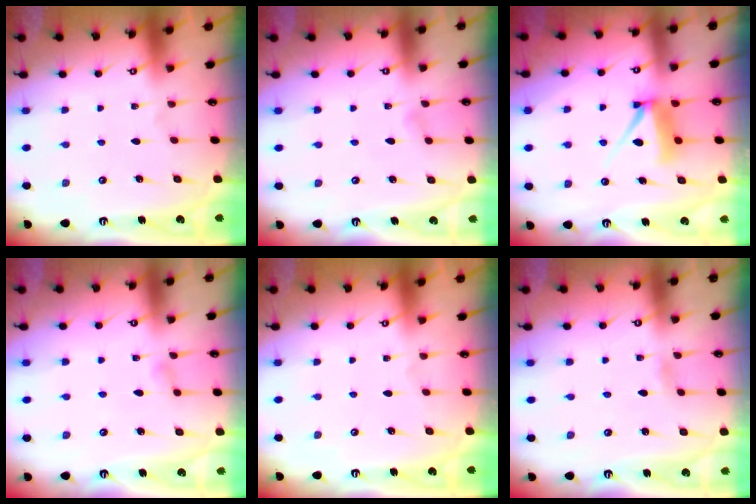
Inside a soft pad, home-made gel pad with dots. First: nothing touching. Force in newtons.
{"total": 2.8, "press": 2.8, "slide": 0.3}
{"total": 8.2, "press": 8.2, "slide": 0.8}
{"total": 5.2, "press": 5.1, "slide": 0.7}
{"total": 0.0}
{"total": 1.2, "press": 1.1, "slide": 0.2}